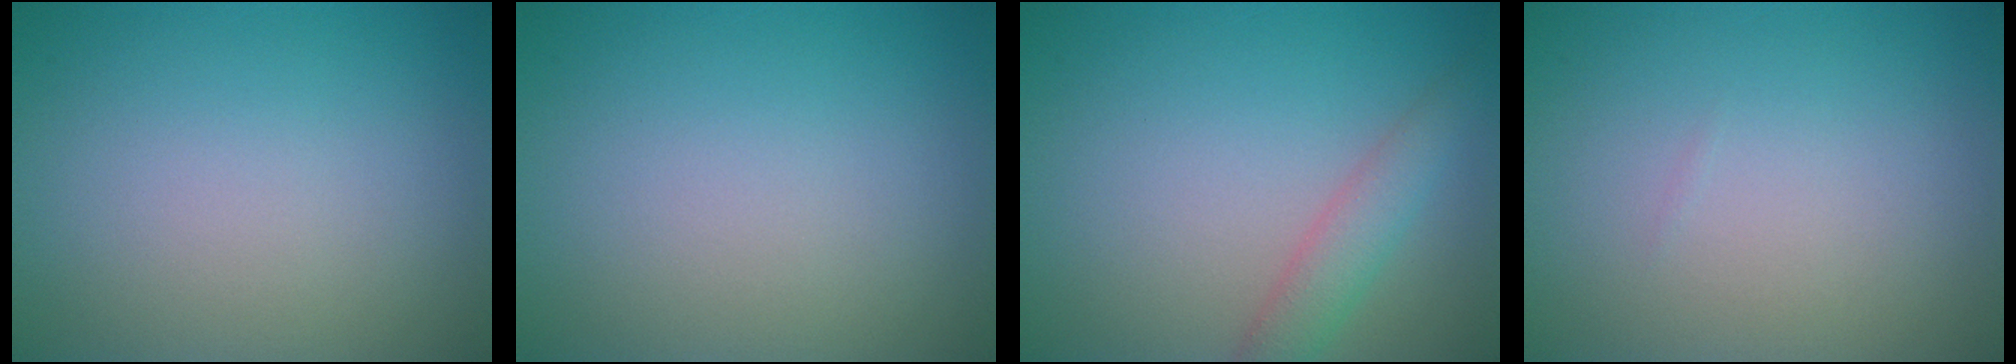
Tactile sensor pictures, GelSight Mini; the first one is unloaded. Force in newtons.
{"total": 0.0}
{"total": 2.5, "press": 2.5, "slide": 0.1}
{"total": 0.0}